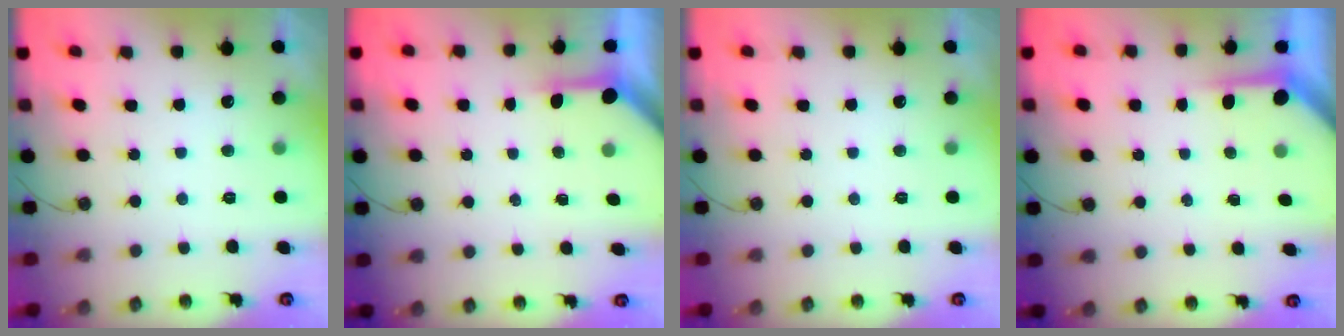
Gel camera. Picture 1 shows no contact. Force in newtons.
{"total": 3.3, "press": 3.3, "slide": 0.4}
{"total": 0.0}
{"total": 3.7, "press": 3.7, "slide": 0.3}